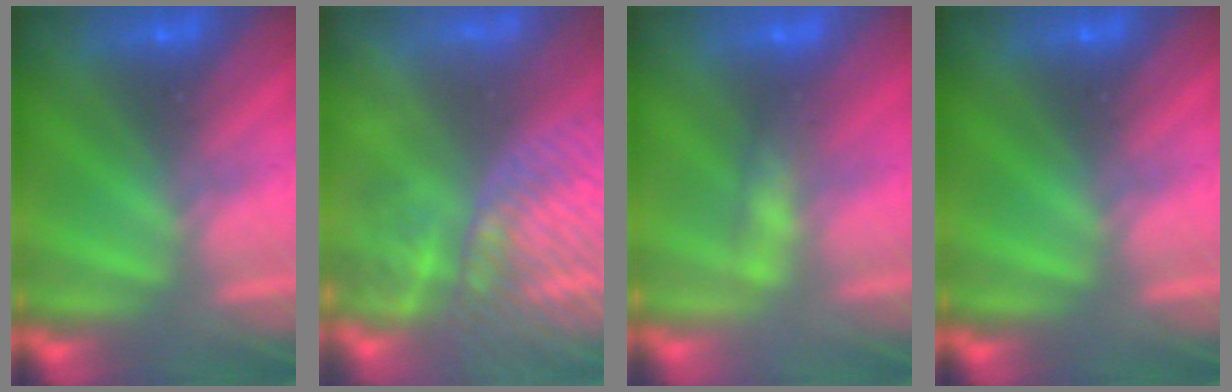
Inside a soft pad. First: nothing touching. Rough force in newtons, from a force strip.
{"total": 10.8}
{"total": 2.4}
{"total": 0.0}